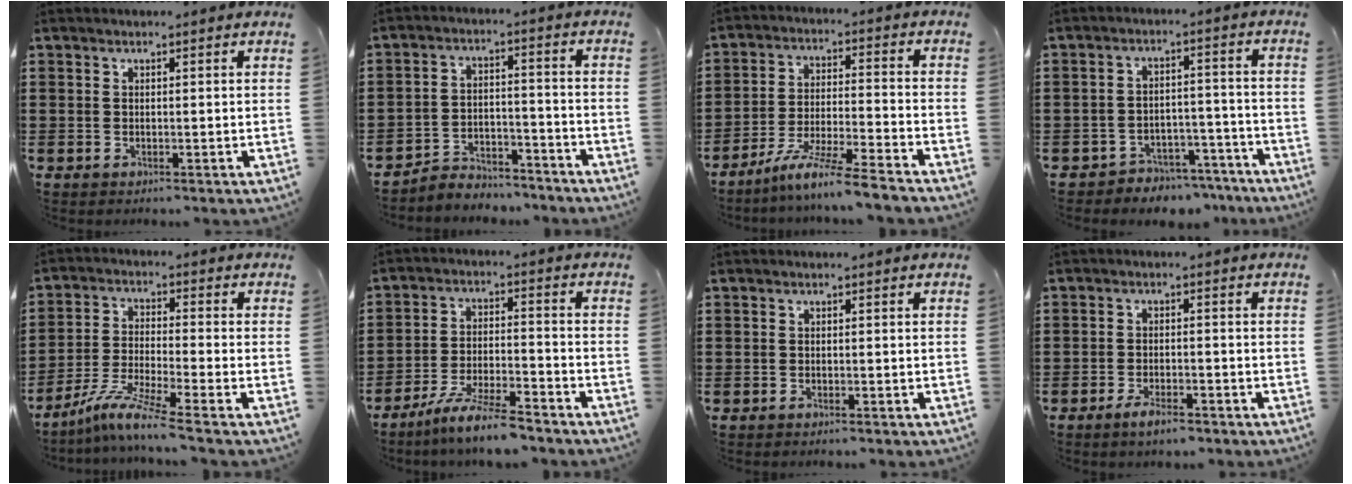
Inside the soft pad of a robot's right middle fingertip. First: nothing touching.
{"total": 4.5, "force": [-4.4, 0.8, 0.2], "torque": [-0.008, 0.007, -0.094]}
{"total": 8.0, "force": [-7.0, -0.9, 3.9], "torque": [-0.077, -0.014, -0.135]}
{"total": 4.5, "force": [-4.4, 1.0, 0.2], "torque": [-0.008, 0.009, -0.091]}
{"total": 7.2, "force": [-5.6, -0.2, 4.5], "torque": [-0.093, -0.016, -0.110]}
{"total": 7.8, "force": [-6.8, 0.2, 3.8], "torque": [-0.083, -0.007, -0.131]}
{"total": 0.6, "force": [-0.5, -0.1, 0.2], "torque": [-0.006, -0.003, -0.009]}
{"total": 3.1, "force": [-2.4, 0.7, 1.9], "torque": [-0.040, 0.000, -0.046]}